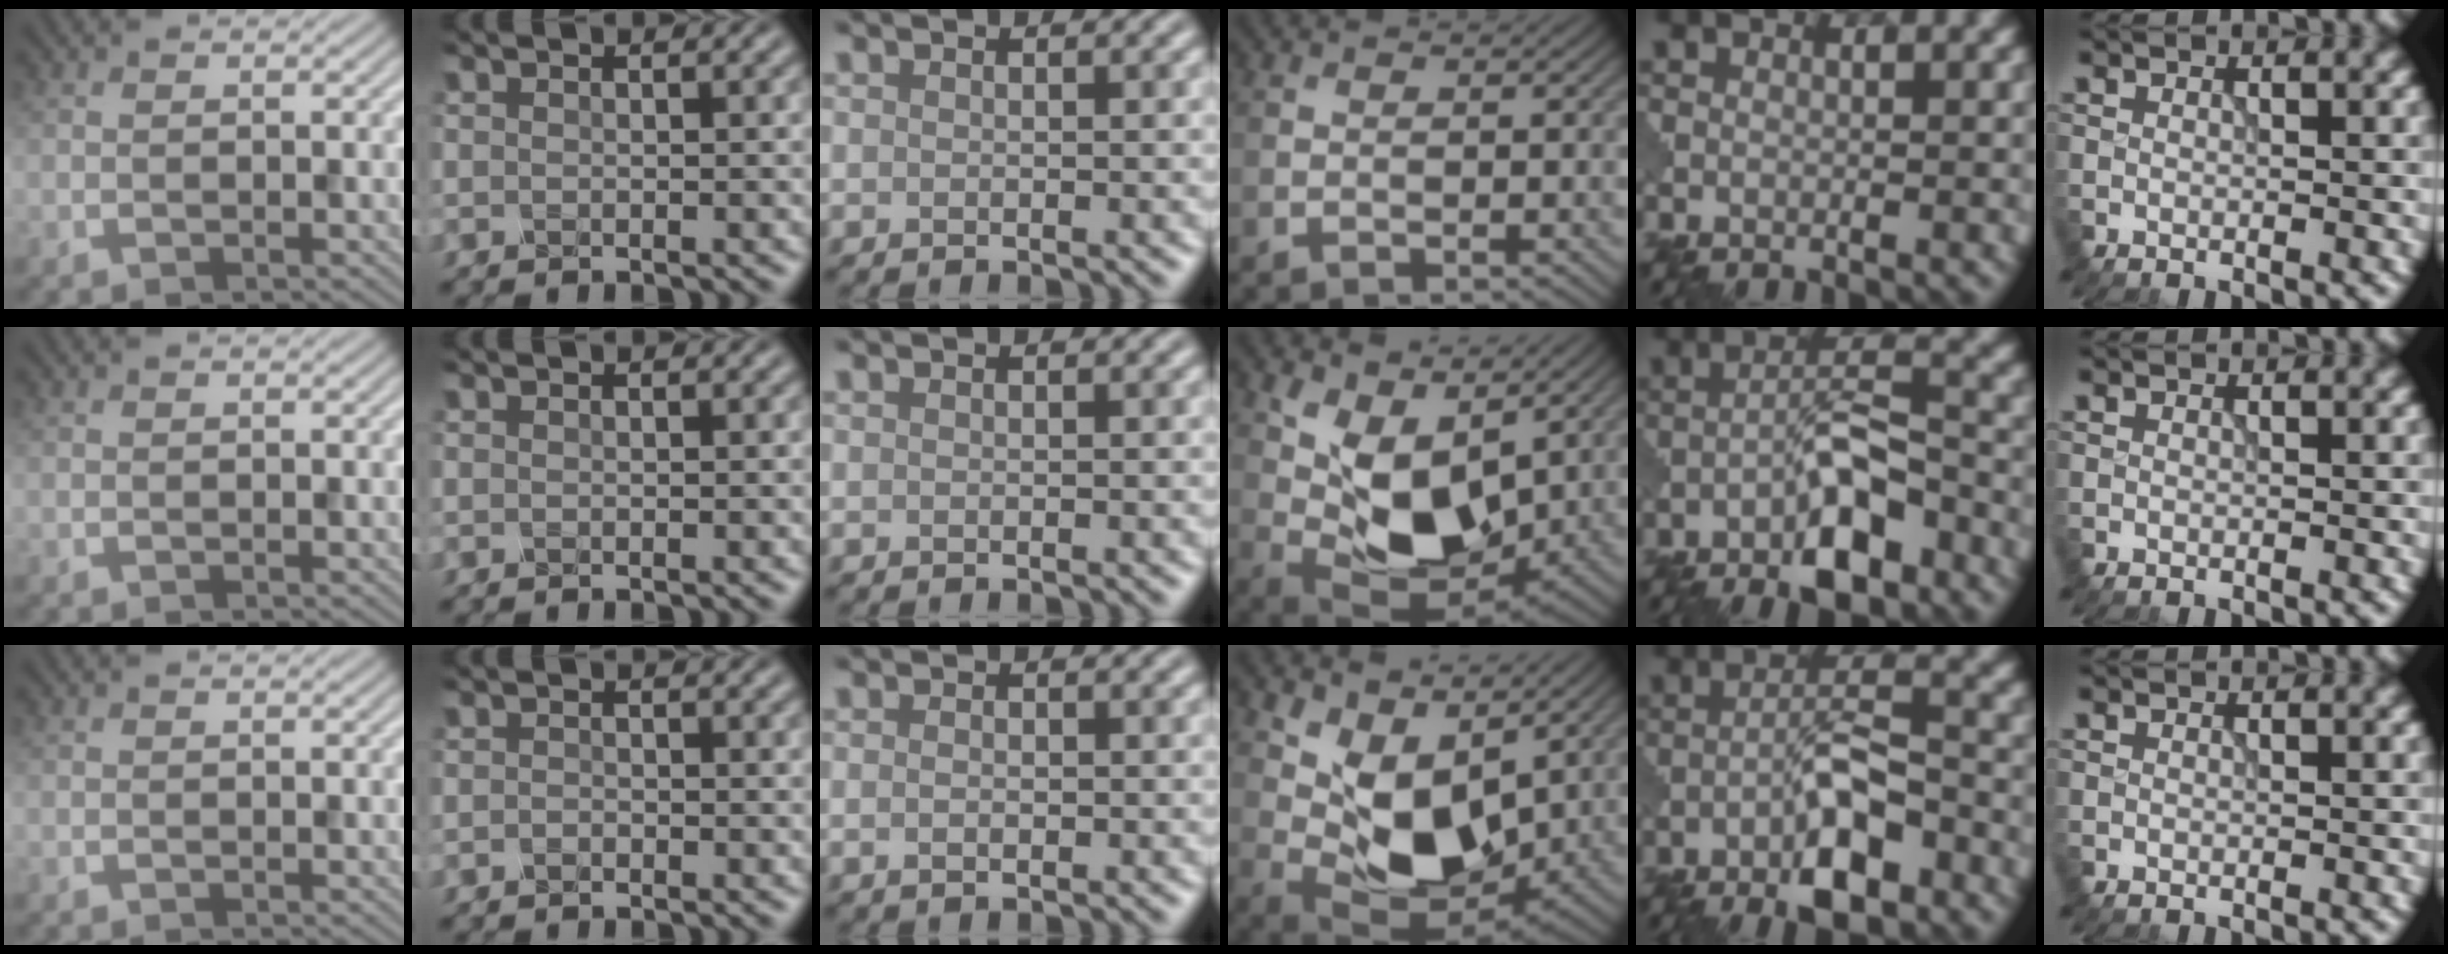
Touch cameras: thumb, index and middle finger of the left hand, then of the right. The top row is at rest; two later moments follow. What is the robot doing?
{"motion": "insert", "object": "pin"}